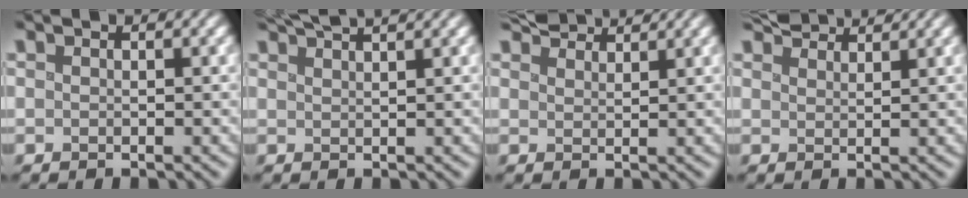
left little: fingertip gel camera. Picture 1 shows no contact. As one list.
[{"total": 3.6, "force": [3.2, 0.5, 1.6], "torque": [-0.010, 0.015, 0.038]}, {"total": 3.4, "force": [3.3, 0.6, 0.8], "torque": [-0.017, 0.008, 0.055]}, {"total": 3.4, "force": [3.2, 0.5, 0.8], "torque": [-0.015, 0.008, 0.055]}]